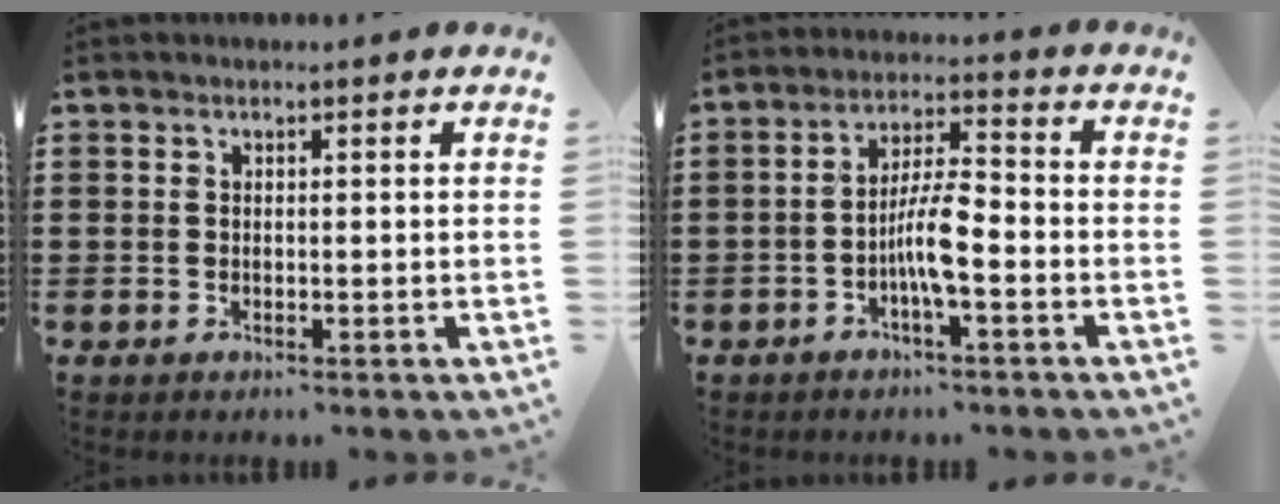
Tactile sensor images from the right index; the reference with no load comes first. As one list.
[{"total": 6.2, "force": [-2.1, 1.3, 5.7], "torque": [-0.113, 0.000, -0.043]}]